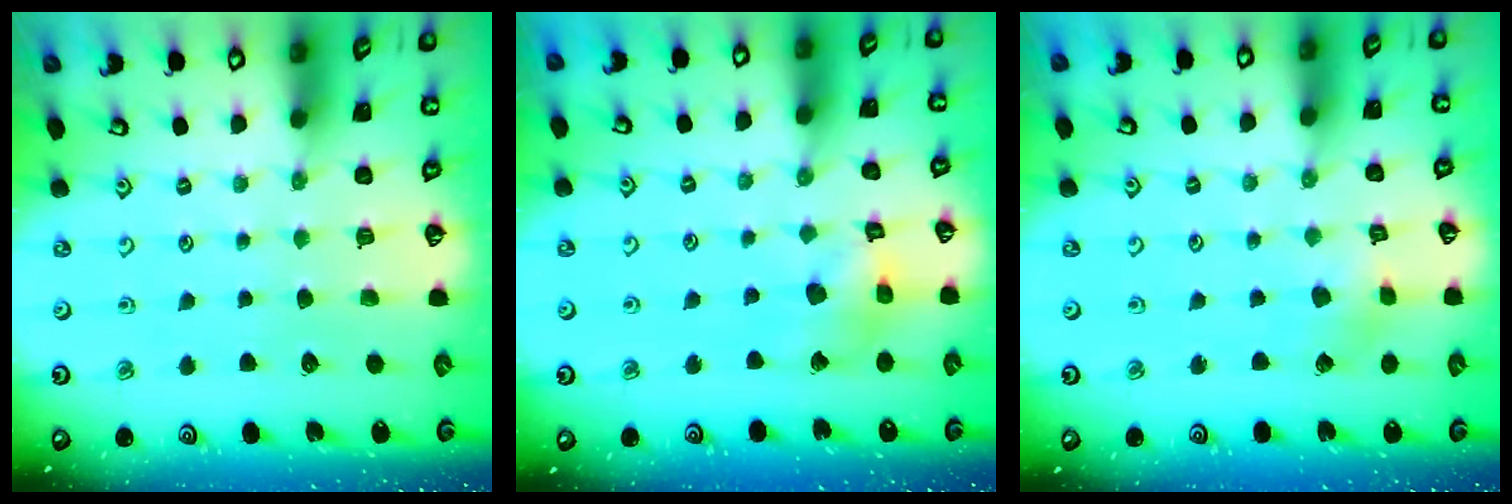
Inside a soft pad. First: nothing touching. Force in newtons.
{"total": 12.0, "press": 11.9, "slide": 1.4}
{"total": 3.1, "press": 3.1, "slide": 0.2}